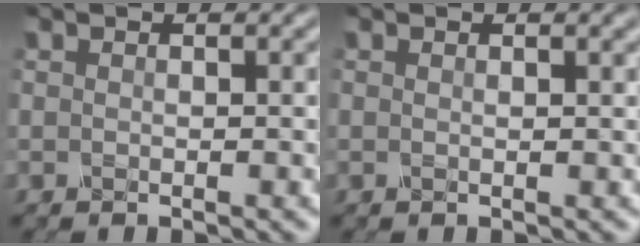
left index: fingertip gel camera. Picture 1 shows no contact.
{"total": 1.7, "force": [0.9, 0.7, 1.2], "torque": [-0.001, 0.009, -0.002]}